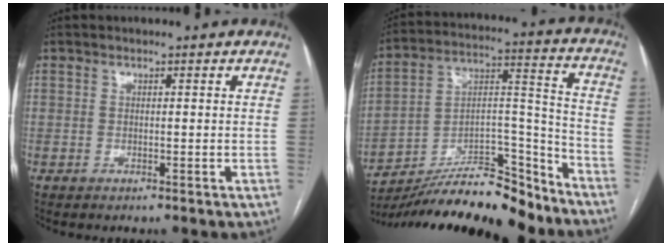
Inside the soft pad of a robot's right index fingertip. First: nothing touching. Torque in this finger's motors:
{"motor_torque": [0.28, -0.44, 0.62, 0.11]}